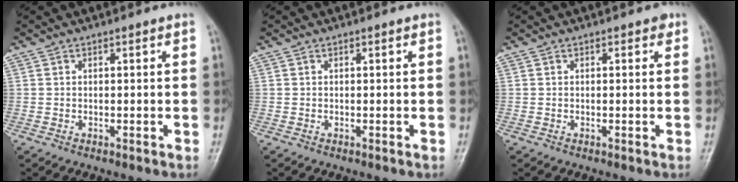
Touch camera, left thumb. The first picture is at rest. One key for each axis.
{"total": 0.0}
{"total": 0.9, "fx": 0.4, "fy": 0.5, "fz": 0.6, "tx": -0.001, "ty": 0.000, "tz": 0.001}